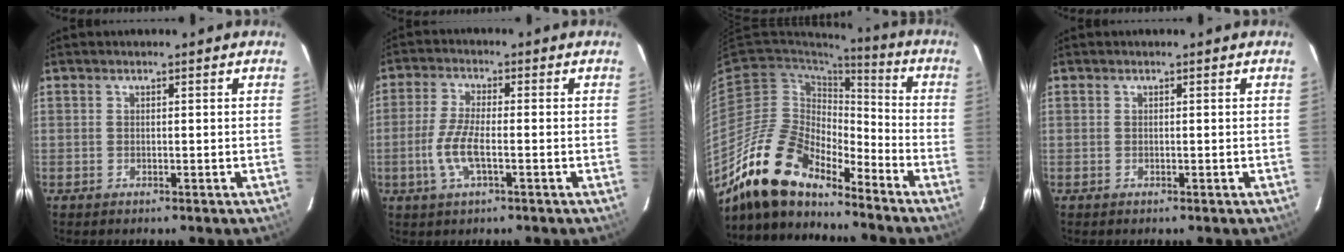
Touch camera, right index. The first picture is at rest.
{"total": 6.6, "force": [-2.0, 1.6, 6.1], "torque": [-0.132, -0.002, -0.040]}
{"total": 16.7, "force": [-13.9, 5.6, 7.2], "torque": [-0.138, -0.005, -0.263]}
{"total": 0.0}